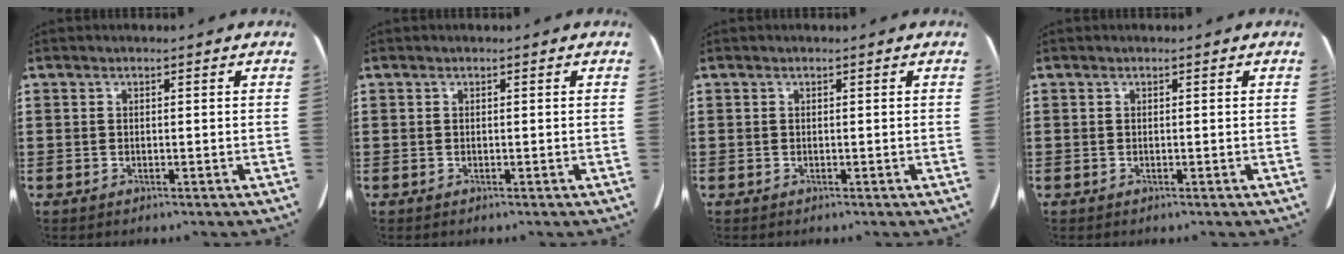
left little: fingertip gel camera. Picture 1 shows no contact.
{"total": 0.0}
{"total": 0.0}
{"total": 0.0}